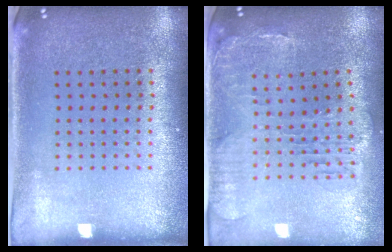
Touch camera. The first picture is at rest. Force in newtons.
{"total": 1.4, "press": 1.4, "slide": 0.4}